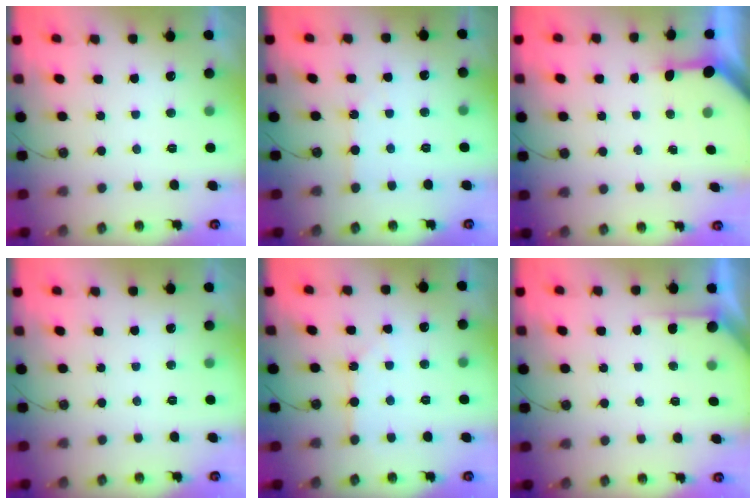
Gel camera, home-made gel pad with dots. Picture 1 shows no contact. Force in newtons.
{"total": 4.1, "press": 4.1, "slide": 0.3}
{"total": 3.2, "press": 3.2, "slide": 0.4}
{"total": 0.0}
{"total": 2.2, "press": 2.2, "slide": 0.4}
{"total": 2.9, "press": 2.9, "slide": 0.2}